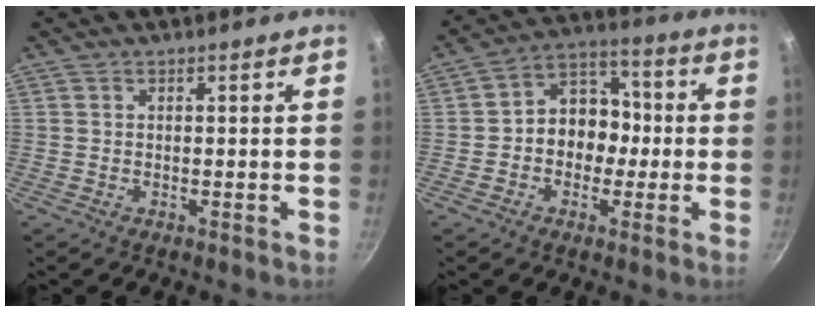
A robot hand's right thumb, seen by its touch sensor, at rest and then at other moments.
{"total": 10.3, "force": [-1.2, 8.4, 5.8], "torque": [-0.029, 0.041, -0.036]}